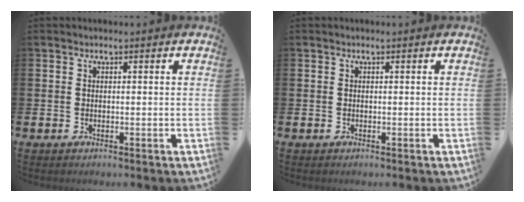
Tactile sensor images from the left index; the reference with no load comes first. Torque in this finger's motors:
{"motor_torque": [0.00, 0.00, 0.00, 0.01]}